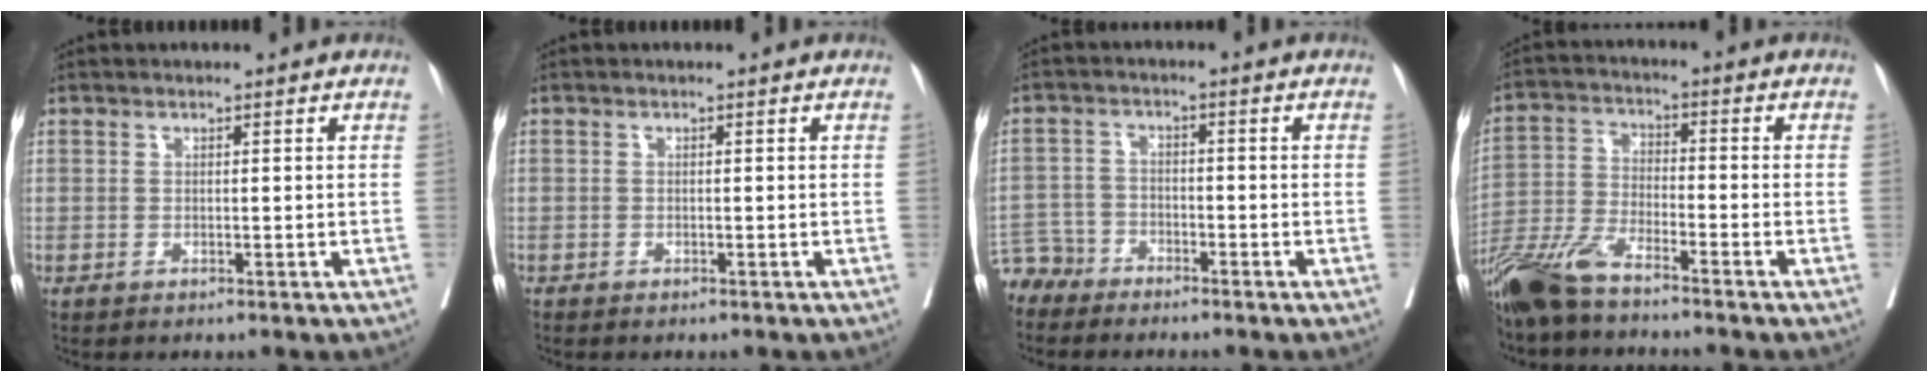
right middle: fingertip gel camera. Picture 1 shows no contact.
{"total": 0.9, "force": [-0.4, 0.8, -0.1], "torque": [-0.001, 0.007, -0.012]}
{"total": 4.8, "force": [-4.4, 1.7, -0.5], "torque": [0.013, -0.003, -0.091]}
{"total": 10.5, "force": [-8.5, 1.3, 6.0], "torque": [-0.126, -0.028, -0.167]}